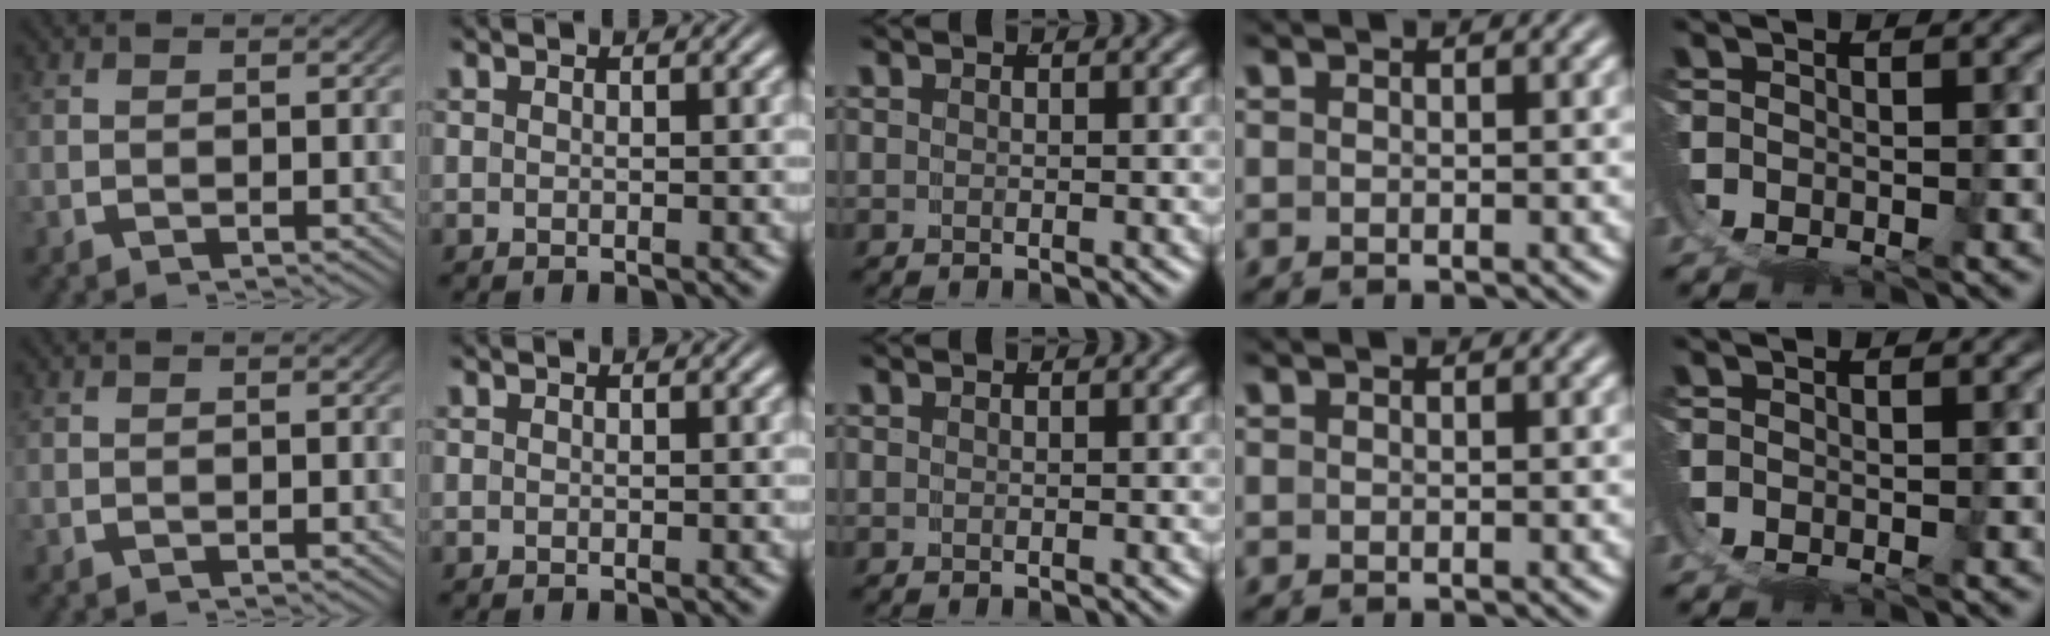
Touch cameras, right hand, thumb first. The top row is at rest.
{}